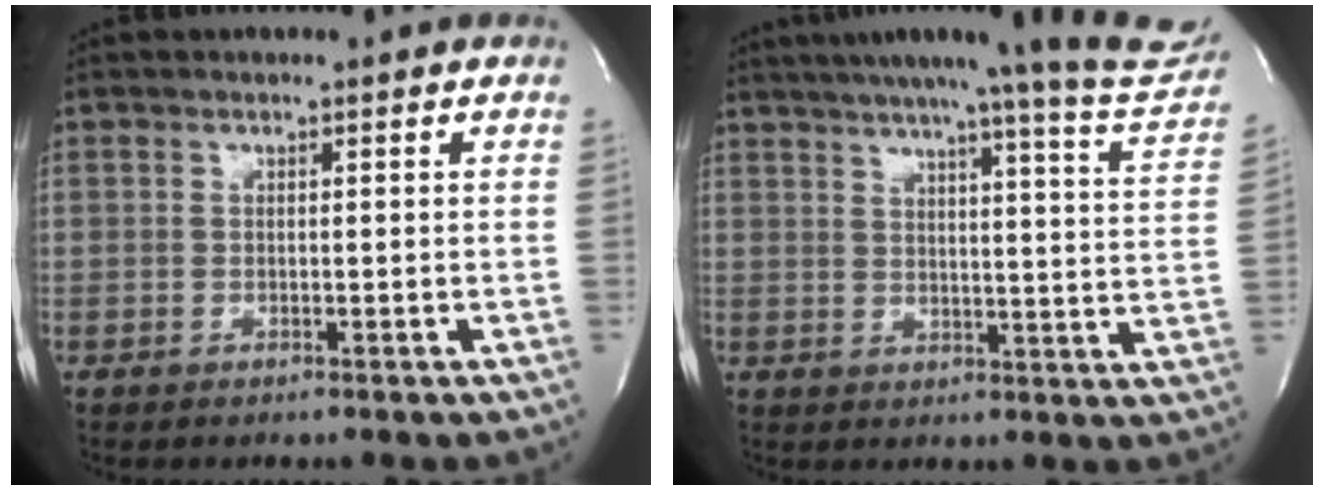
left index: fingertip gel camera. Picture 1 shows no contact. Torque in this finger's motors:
{"motor_torque": [0.93, -1.00, 0.62, 0.08]}